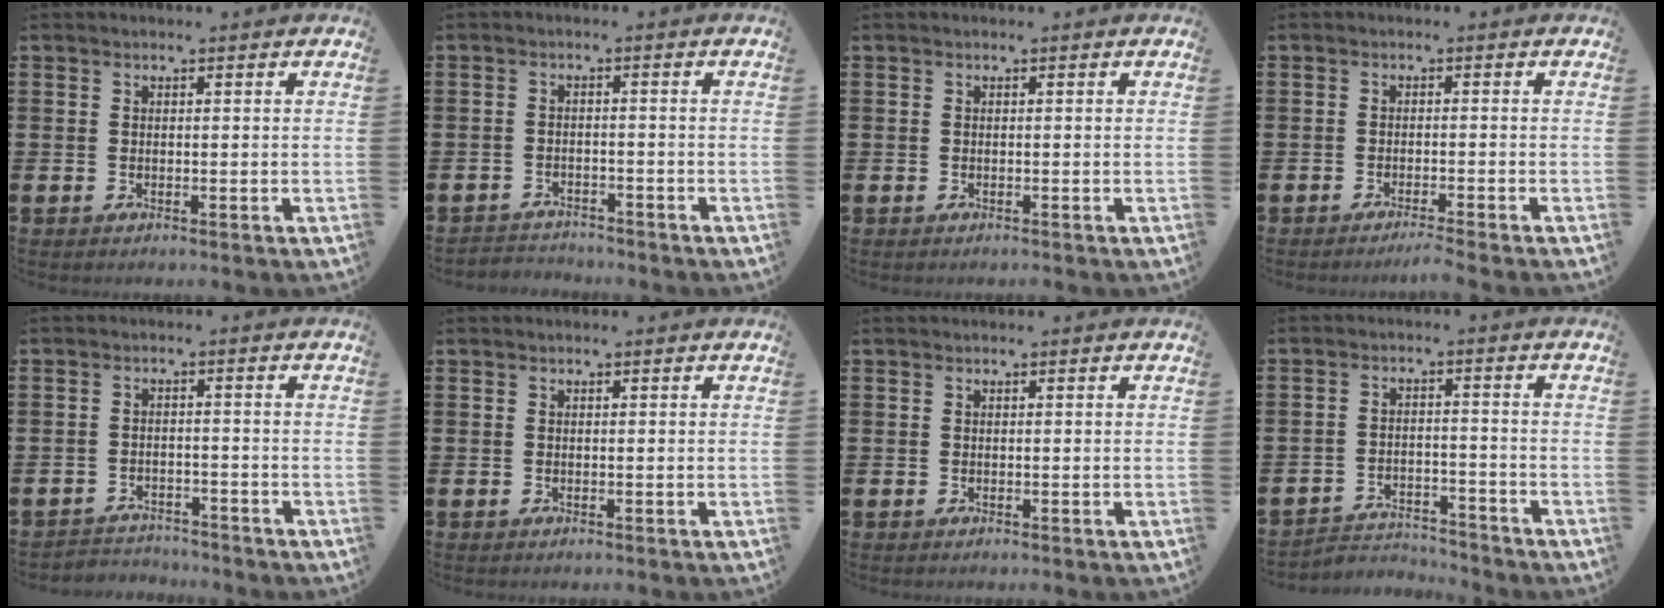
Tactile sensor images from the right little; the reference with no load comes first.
{"total": 2.0, "force": [-1.9, 0.2, -0.3], "torque": [0.000, 0.003, -0.045]}
{"total": 0.0}
{"total": 1.5, "force": [-1.3, -0.2, 0.7], "torque": [-0.009, 0.000, -0.025]}
{"total": 2.4, "force": [-2.3, 0.3, -0.3], "torque": [-0.004, 0.002, -0.052]}
{"total": 0.0}
{"total": 0.0}
{"total": 3.5, "force": [-3.5, 0.6, 0.2], "torque": [-0.009, 0.005, -0.075]}